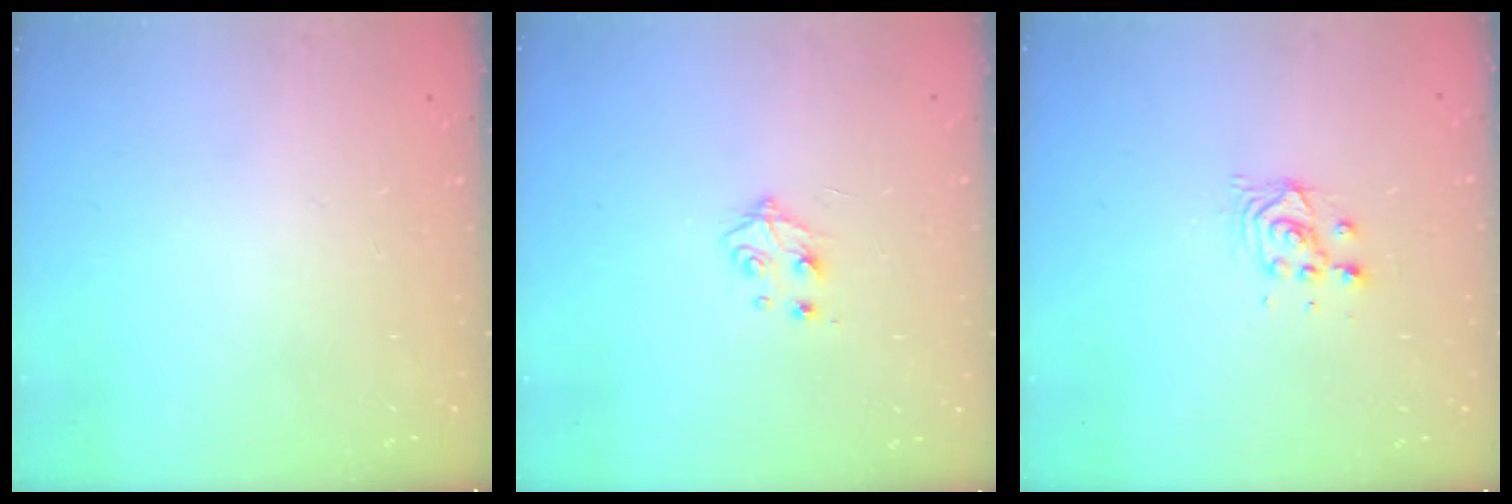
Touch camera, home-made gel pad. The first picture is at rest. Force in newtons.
{"total": 4.9, "press": 4.9, "slide": 0.7}
{"total": 4.4, "press": 4.4, "slide": 0.2}